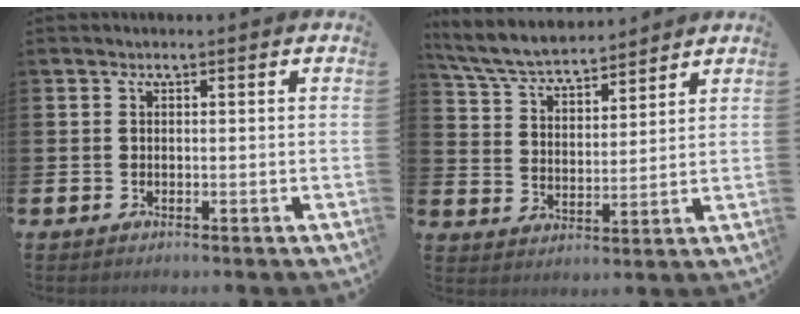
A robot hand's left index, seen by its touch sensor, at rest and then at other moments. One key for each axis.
{"total": 6.4, "fx": 6.2, "fy": 1.1, "fz": 1.4, "tx": -0.052, "ty": -0.038, "tz": 0.109}